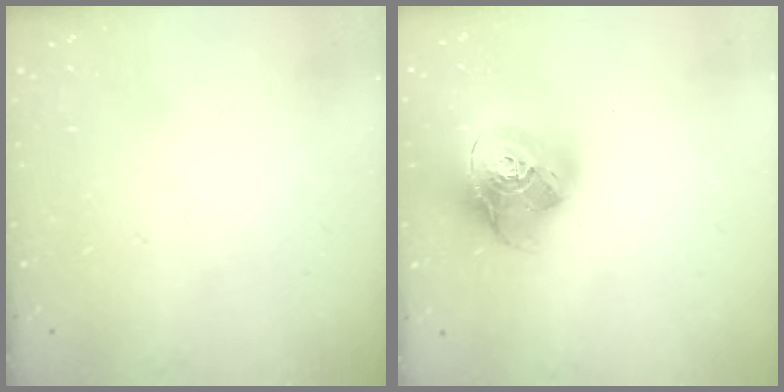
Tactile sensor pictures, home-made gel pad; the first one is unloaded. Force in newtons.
{"total": 19.4, "press": 19.3, "slide": 2.3}